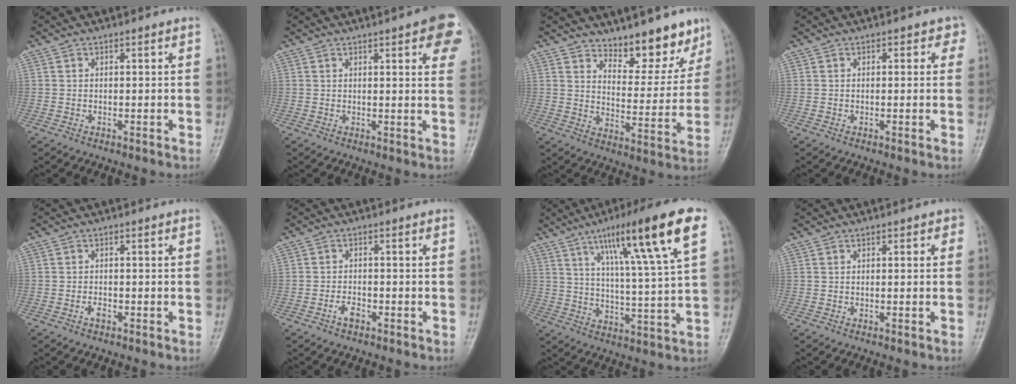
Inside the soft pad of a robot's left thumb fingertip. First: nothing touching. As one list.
[{"total": 10.2, "force": [4.9, 2.6, 8.6], "torque": [-0.075, -0.008, 0.051]}, {"total": 10.6, "force": [8.8, 3.9, 4.4], "torque": [-0.019, -0.071, 0.139]}, {"total": 2.2, "force": [0.8, 1.5, 1.5], "torque": [0.010, 0.003, 0.003]}, {"total": 1.2, "force": [-0.8, 0.6, 0.6], "torque": [-0.013, 0.003, -0.016]}, {"total": 2.2, "force": [-1.5, 1.0, 1.2], "torque": [-0.024, 0.009, -0.028]}, {"total": 18.1, "force": [8.8, 1.8, 15.7], "torque": [-0.241, -0.021, 0.136]}, {"total": 1.3, "force": [0.4, 0.8, 1.0], "torque": [-0.001, 0.003, 0.001]}]